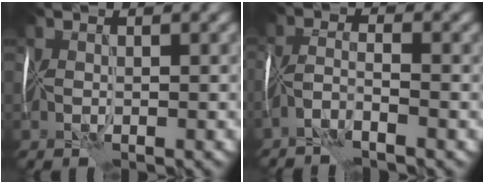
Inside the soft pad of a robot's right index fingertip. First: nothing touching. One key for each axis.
{"total": 1.9, "fx": -1.6, "fy": -0.2, "fz": 1.0, "tx": -0.027, "ty": 0.007, "tz": -0.043}